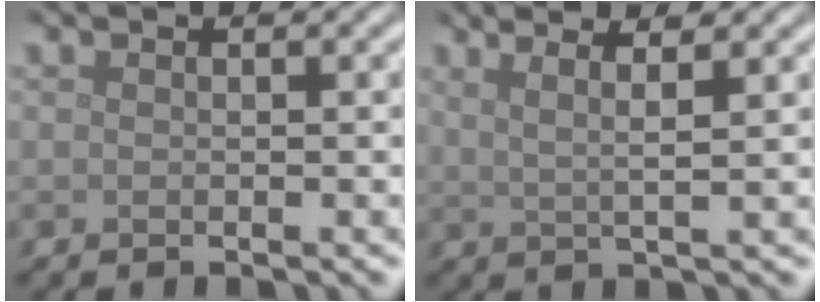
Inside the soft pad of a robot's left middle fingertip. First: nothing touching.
{"total": 4.5, "force": [2.8, 1.3, 3.3], "torque": [-0.039, 0.018, 0.018]}